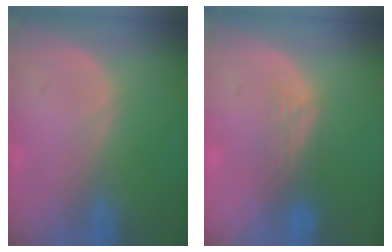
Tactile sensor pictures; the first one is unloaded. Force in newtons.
{"total": 3.9, "press": 3.2, "slide": 2.3}